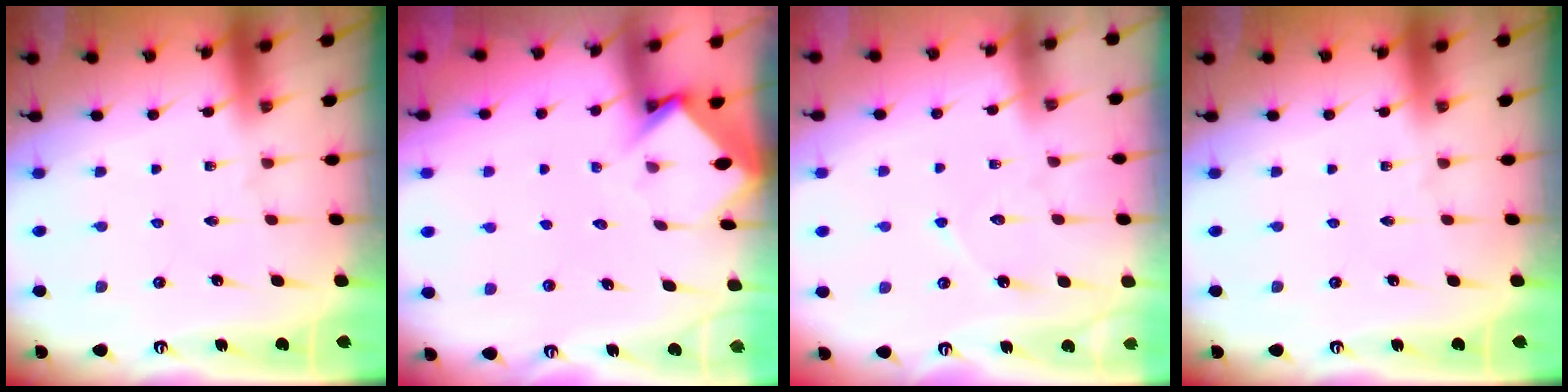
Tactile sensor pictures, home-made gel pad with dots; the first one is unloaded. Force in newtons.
{"total": 3.5, "press": 3.5, "slide": 0.2}
{"total": 4.9, "press": 4.9, "slide": 0.6}
{"total": 0.0}